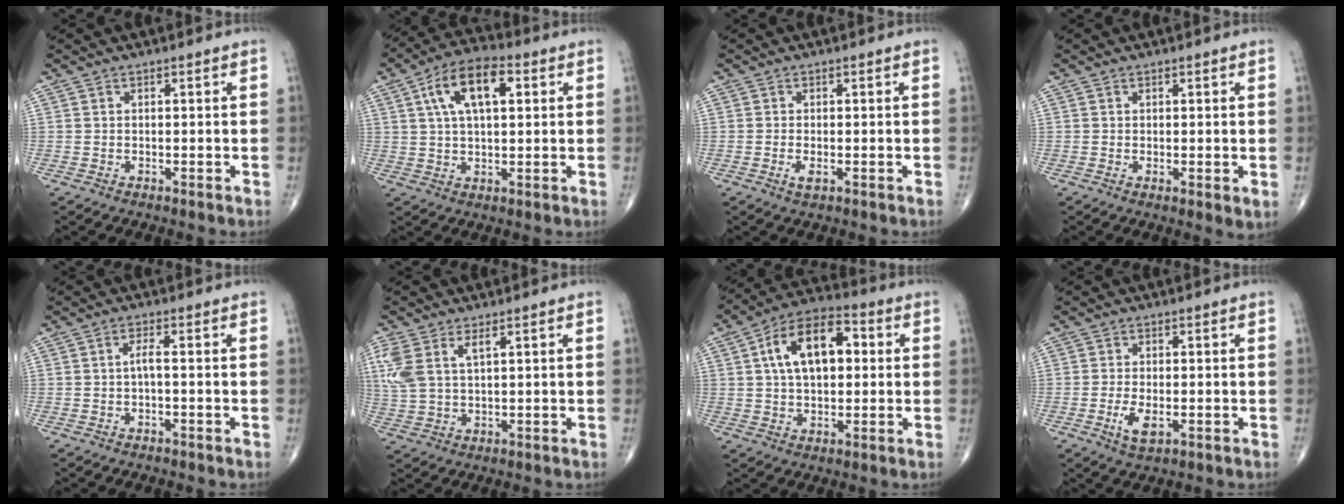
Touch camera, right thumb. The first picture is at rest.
{"total": 12.1, "force": [3.8, 5.8, 10.0], "torque": [-0.172, 0.015, 0.062]}
{"total": 1.7, "force": [-0.5, 0.6, 1.5], "torque": [-0.031, -0.004, -0.011]}
{"total": 2.3, "force": [0.0, 0.6, 2.2], "torque": [-0.035, -0.010, 0.000]}
{"total": 1.5, "force": [-0.3, 0.0, 1.5], "torque": [-0.031, 0.008, -0.006]}
{"total": 7.8, "force": [3.1, 3.6, 6.2], "torque": [-0.155, 0.005, 0.072]}
{"total": 14.6, "force": [2.9, 8.3, 11.7], "torque": [-0.184, 0.023, 0.042]}
{"total": 3.3, "force": [-0.9, 1.4, 2.9], "torque": [-0.057, -0.006, -0.016]}